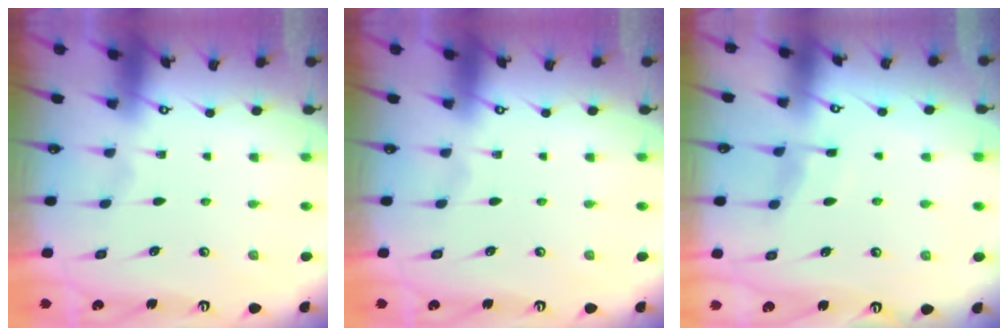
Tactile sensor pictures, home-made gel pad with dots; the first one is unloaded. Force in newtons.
{"total": 0.0}
{"total": 6.5, "press": 6.5, "slide": 0.6}